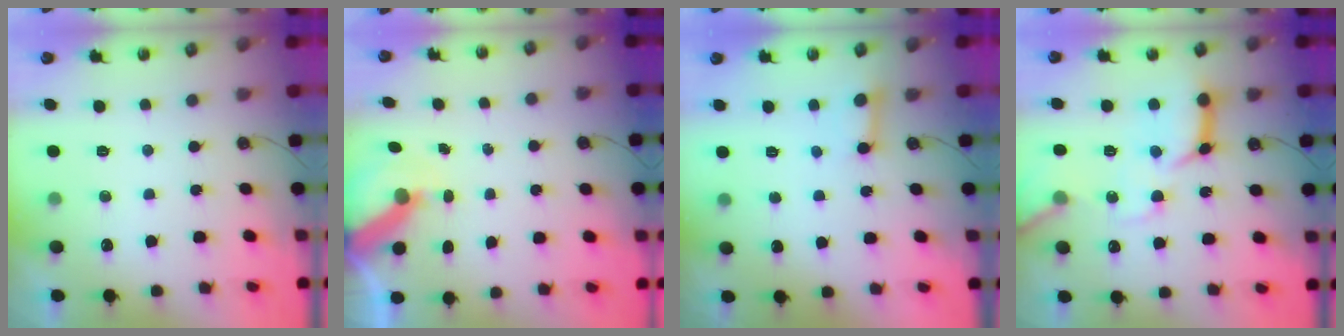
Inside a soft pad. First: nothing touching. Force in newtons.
{"total": 8.0, "press": 7.9, "slide": 1.0}
{"total": 3.2, "press": 3.1, "slide": 0.2}
{"total": 16.3, "press": 16.2, "slide": 1.8}